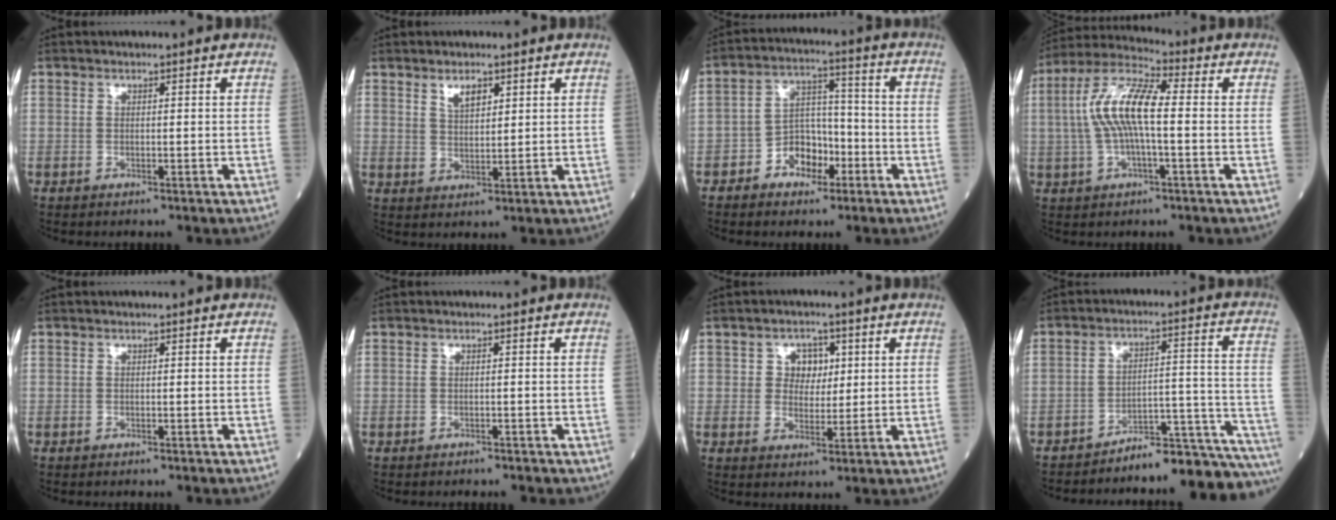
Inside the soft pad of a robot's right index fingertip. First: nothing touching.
{"total": 3.3, "force": [2.0, 1.3, 2.2], "torque": [-0.044, 0.001, 0.042]}
{"total": 7.2, "force": [-3.6, 4.7, 4.2], "torque": [-0.076, 0.023, -0.061]}
{"total": 10.7, "force": [0.1, 2.4, 10.4], "torque": [-0.221, 0.022, -0.002]}
{"total": 0.0}
{"total": 0.9, "force": [-0.8, 0.3, 0.4], "torque": [-0.011, -0.001, -0.008]}
{"total": 4.3, "force": [1.3, 3.4, 2.3], "torque": [-0.029, 0.006, 0.022]}
{"total": 16.1, "force": [-15.8, 0.3, 3.2], "torque": [-0.001, 0.045, -0.210]}